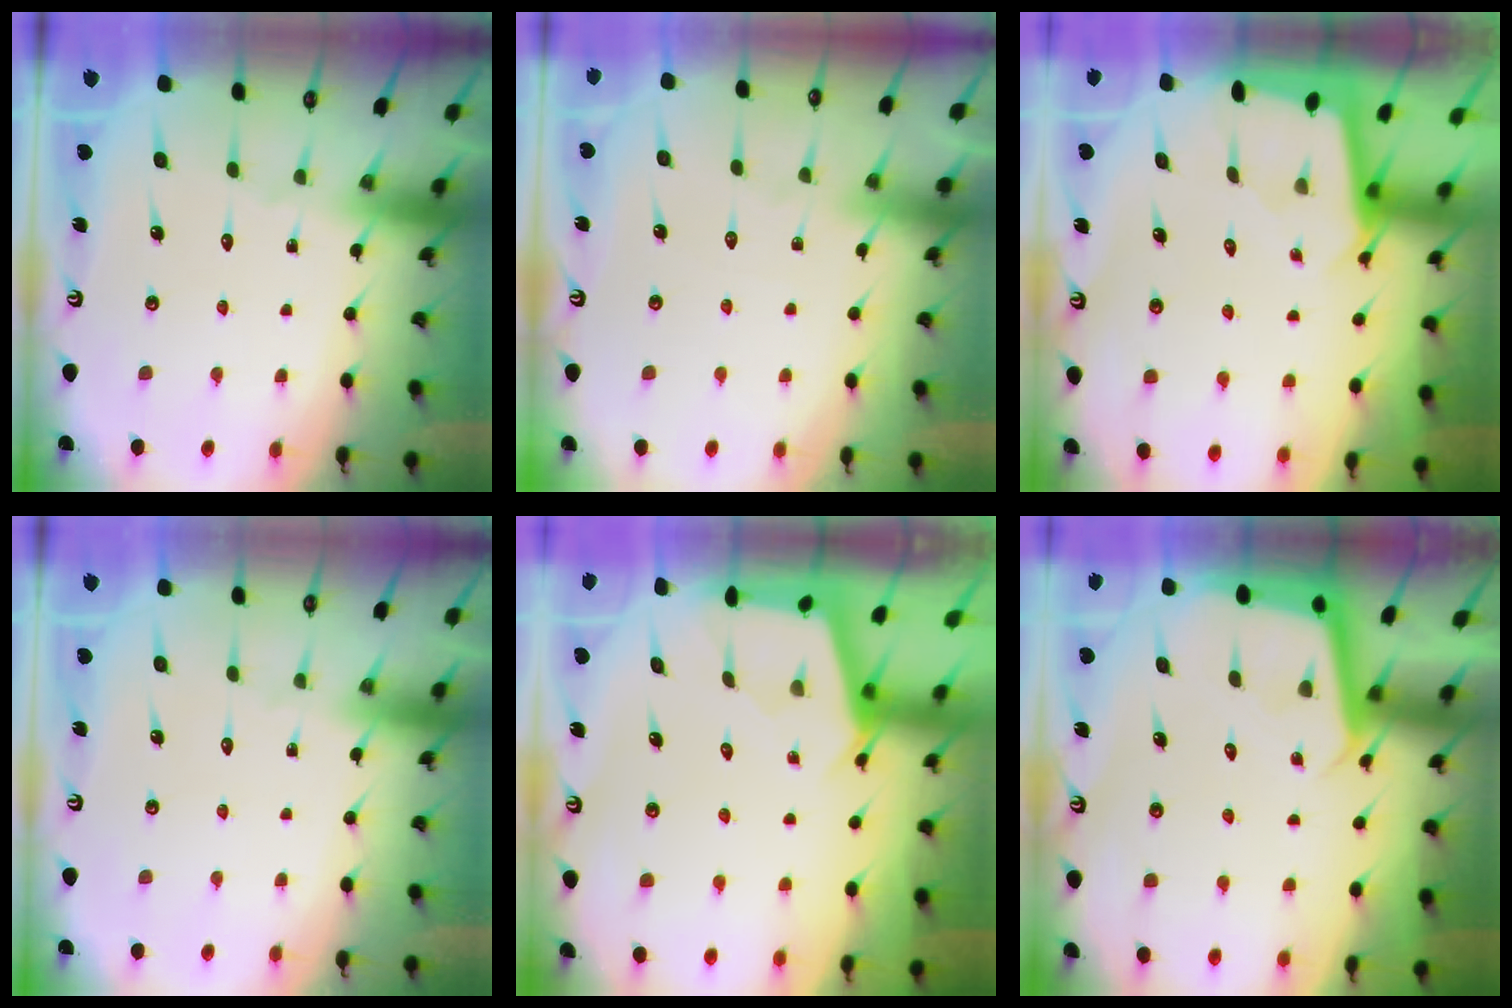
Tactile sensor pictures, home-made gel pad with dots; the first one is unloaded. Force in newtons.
{"total": 2.0, "press": 2.0, "slide": 0.3}
{"total": 1.9, "press": 1.9, "slide": 0.2}
{"total": 0.0}
{"total": 2.7, "press": 2.7, "slide": 0.3}
{"total": 3.4, "press": 3.4, "slide": 0.2}